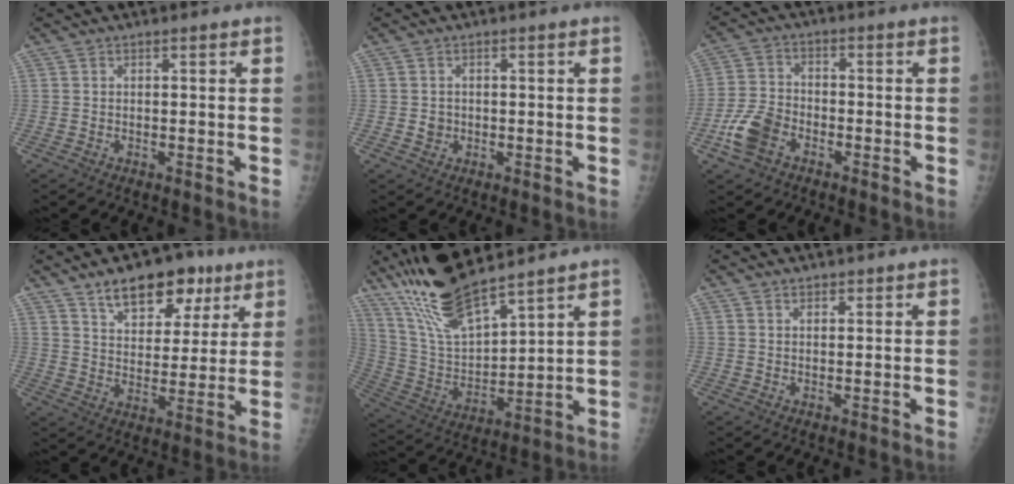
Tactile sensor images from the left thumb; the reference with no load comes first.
{"total": 1.9, "force": [-0.3, 1.7, 0.6], "torque": [0.001, 0.005, -0.001]}
{"total": 7.7, "force": [-3.8, 5.1, 4.4], "torque": [-0.089, 0.018, -0.073]}
{"total": 13.9, "force": [8.5, 7.6, 8.0], "torque": [-0.075, -0.037, 0.135]}
{"total": 16.8, "force": [13.2, 3.8, 9.8], "torque": [-0.172, -0.059, 0.266]}
{"total": 1.4, "force": [1.1, 0.7, 0.4], "torque": [0.003, -0.006, 0.015]}